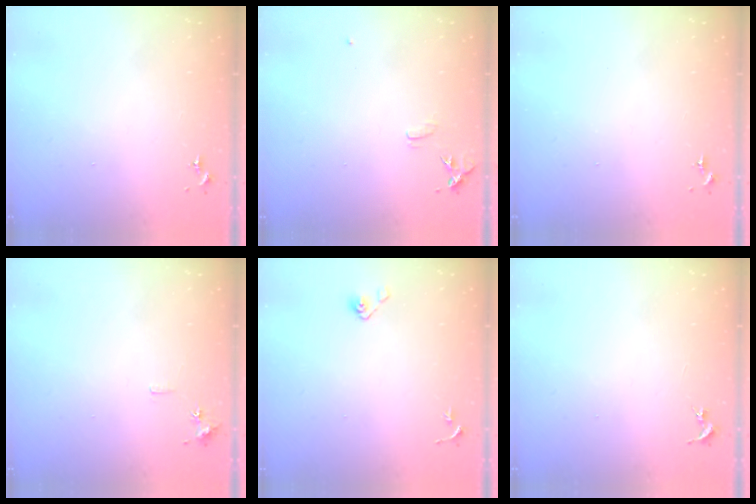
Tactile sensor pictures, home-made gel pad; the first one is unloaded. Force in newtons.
{"total": 6.3, "press": 6.2, "slide": 0.7}
{"total": 0.0}
{"total": 5.6, "press": 5.6, "slide": 0.7}
{"total": 5.0, "press": 4.4, "slide": 2.3}
{"total": 0.0}